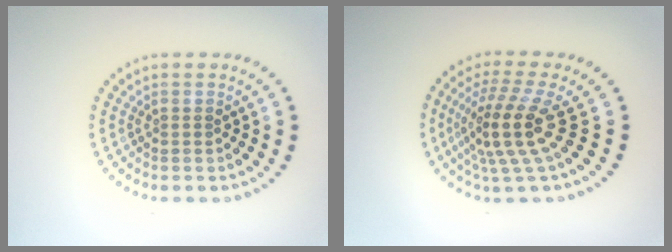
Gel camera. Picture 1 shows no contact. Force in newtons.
{"total": 4.8, "press": 3.5, "slide": 3.3}